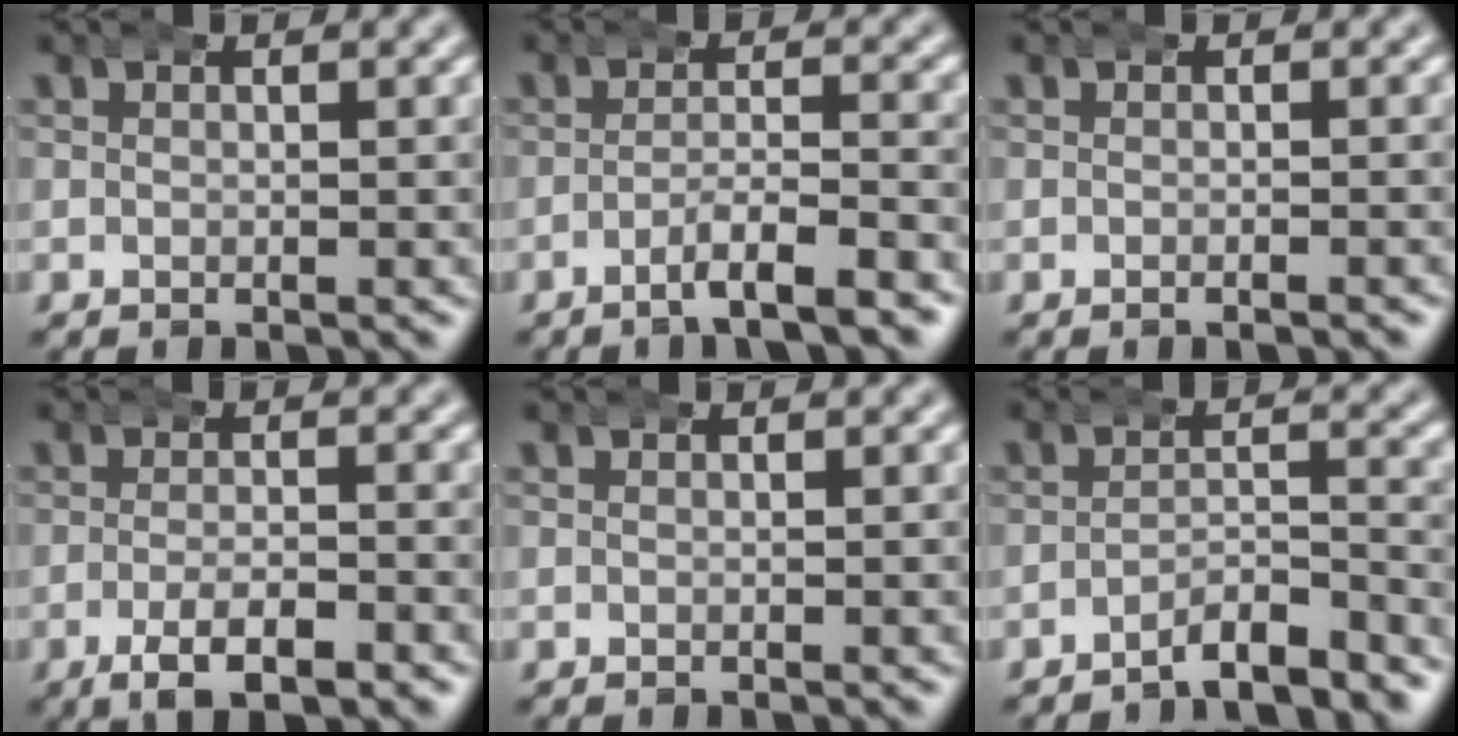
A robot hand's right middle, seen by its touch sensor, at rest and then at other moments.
{"total": 4.2, "force": [-3.1, 0.4, 2.8], "torque": [-0.046, -0.003, -0.051]}
{"total": 0.7, "force": [-0.5, 0.1, 0.5], "torque": [-0.006, 0.006, -0.013]}
{"total": 5.1, "force": [-3.0, 1.7, 3.8], "torque": [-0.058, -0.012, -0.045]}
{"total": 0.0}
{"total": 5.2, "force": [-4.9, 0.8, 1.6], "torque": [-0.007, -0.008, -0.080]}